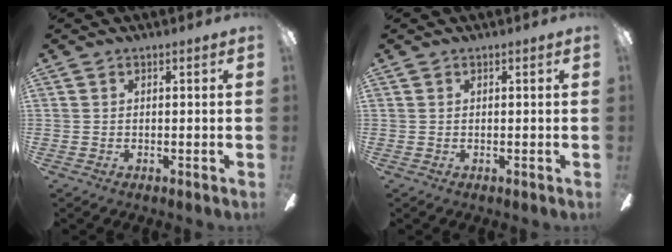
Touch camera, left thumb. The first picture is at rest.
{"total": 0.0}